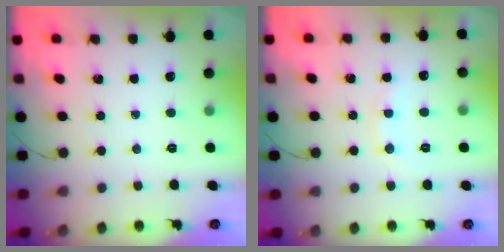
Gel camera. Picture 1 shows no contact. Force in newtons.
{"total": 7.4, "press": 7.2, "slide": 1.4}